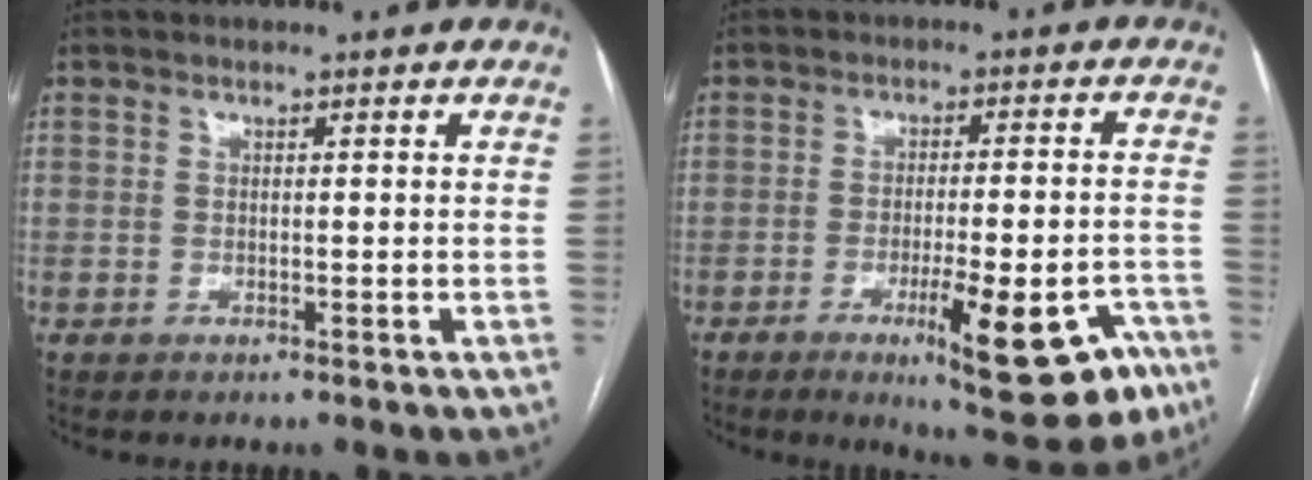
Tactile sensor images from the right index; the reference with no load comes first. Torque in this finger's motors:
{"motor_torque": [1.43, -0.71, 0.20, 0.06]}